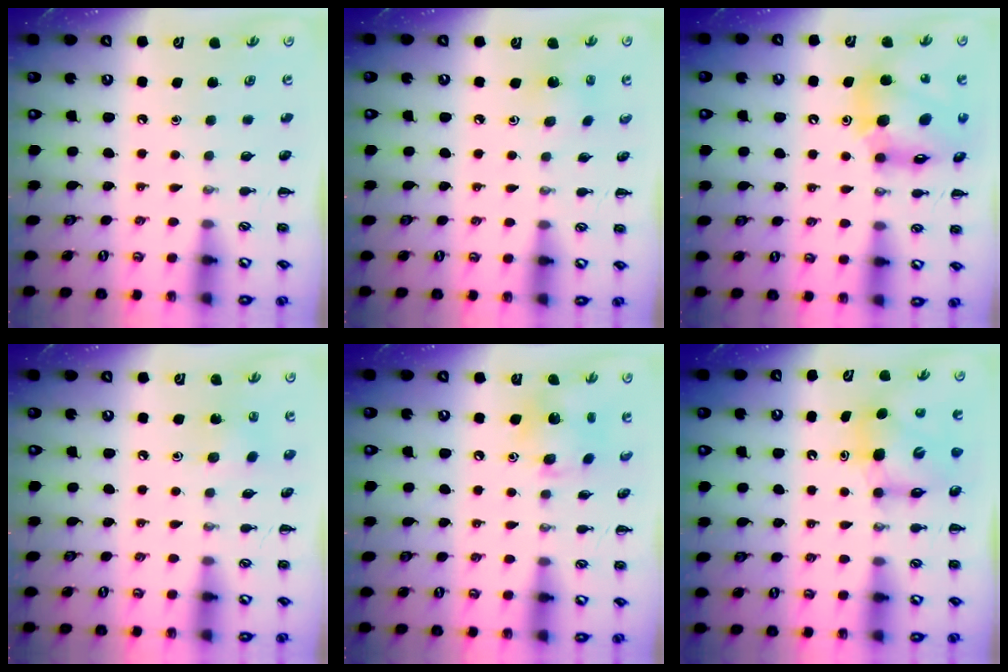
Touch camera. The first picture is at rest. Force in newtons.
{"total": 2.1, "press": 2.0, "slide": 0.5}
{"total": 17.4, "press": 16.9, "slide": 4.0}
{"total": 2.3, "press": 2.1, "slide": 0.9}
{"total": 7.3, "press": 7.3, "slide": 0.4}
{"total": 7.0, "press": 7.0, "slide": 0.8}